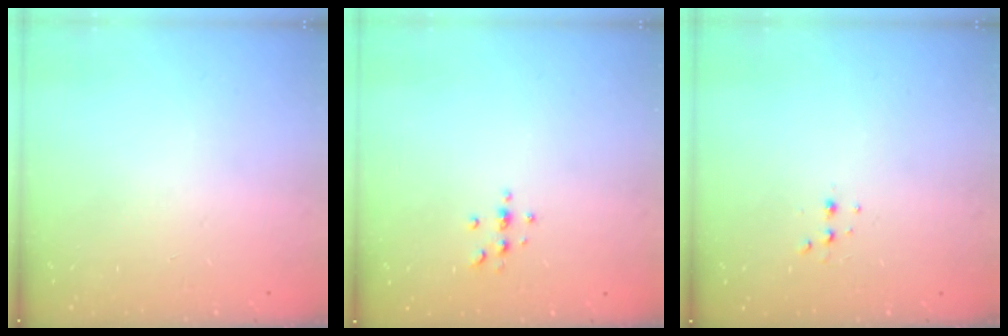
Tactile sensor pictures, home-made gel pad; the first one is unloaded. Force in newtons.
{"total": 2.7, "press": 2.7, "slide": 0.3}
{"total": 2.3, "press": 2.2, "slide": 0.6}